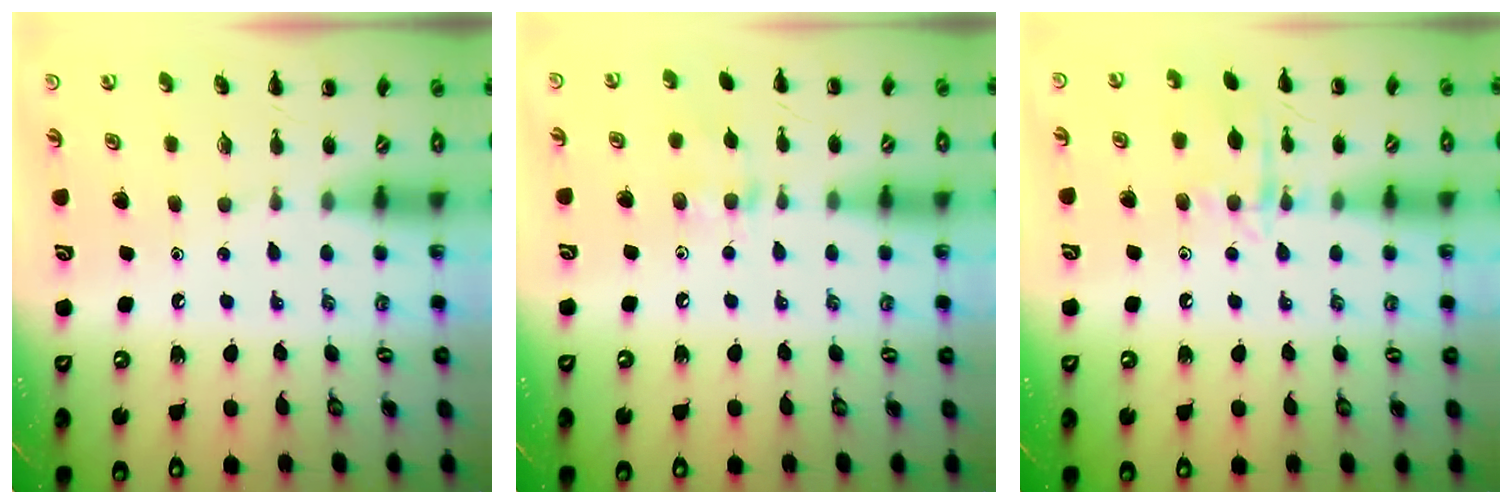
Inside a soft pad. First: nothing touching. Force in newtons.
{"total": 6.8, "press": 6.6, "slide": 1.5}
{"total": 9.4, "press": 9.4, "slide": 0.9}